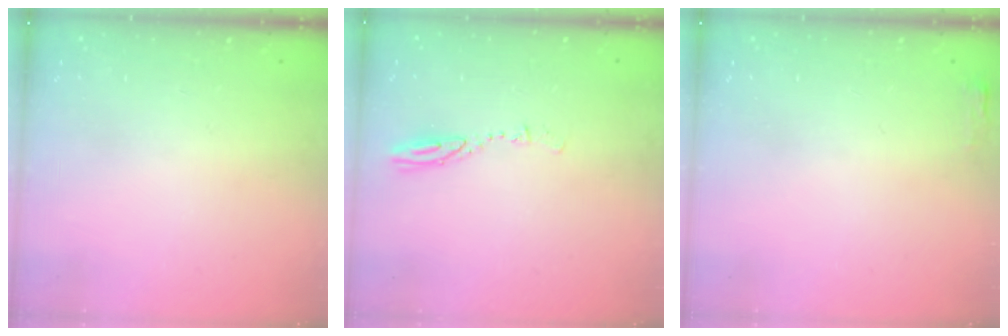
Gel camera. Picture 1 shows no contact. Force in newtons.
{"total": 4.0, "press": 4.0, "slide": 0.3}
{"total": 2.7, "press": 2.6, "slide": 0.8}